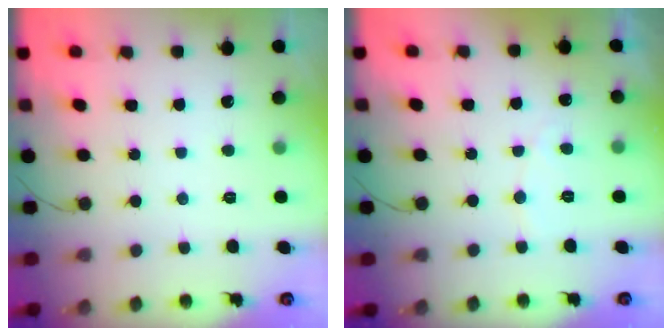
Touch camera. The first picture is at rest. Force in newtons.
{"total": 3.2, "press": 3.2, "slide": 0.2}